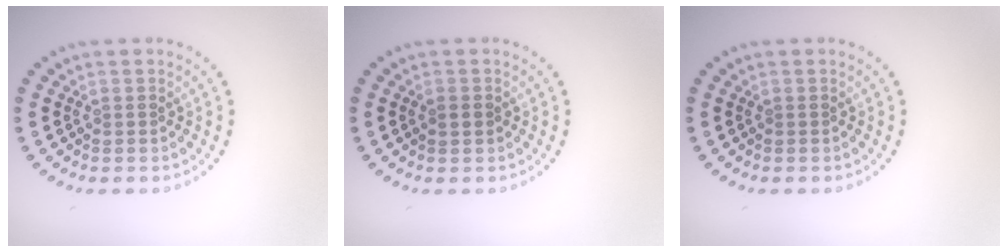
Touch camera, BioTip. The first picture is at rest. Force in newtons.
{"total": 1.2, "press": 1.1, "slide": 0.1}
{"total": 0.0}